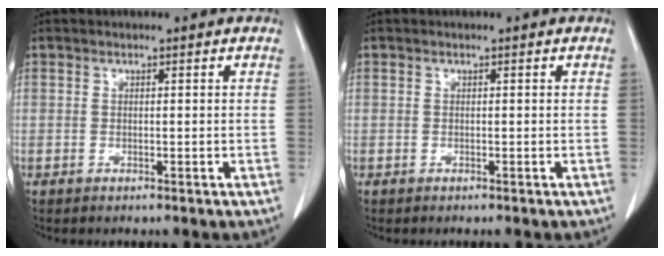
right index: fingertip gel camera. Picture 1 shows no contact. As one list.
[{"total": 0.0}]